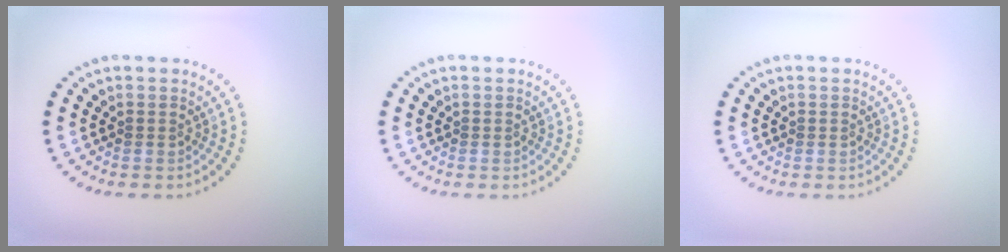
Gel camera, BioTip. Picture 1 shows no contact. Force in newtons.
{"total": 0.0}
{"total": 0.0}